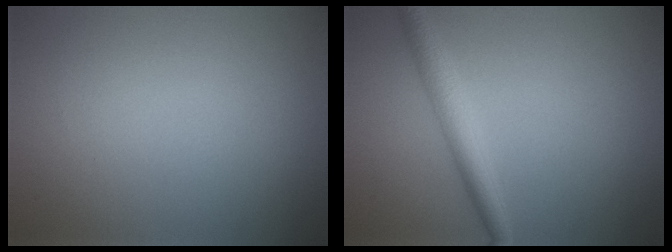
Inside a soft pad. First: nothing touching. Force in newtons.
{"total": 2.9, "press": 2.9, "slide": 0.1}